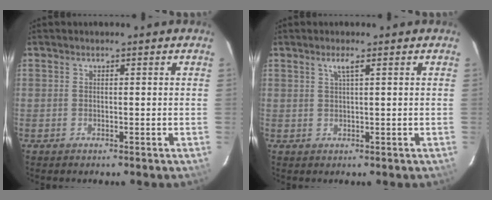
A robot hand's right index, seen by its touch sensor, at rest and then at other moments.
{"total": 1.6, "force": [0.8, -0.3, 1.4], "torque": [-0.027, 0.001, 0.017]}